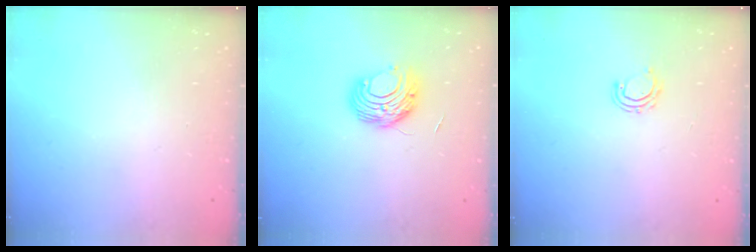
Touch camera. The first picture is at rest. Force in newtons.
{"total": 9.7, "press": 9.7, "slide": 0.9}
{"total": 5.0, "press": 4.8, "slide": 1.0}